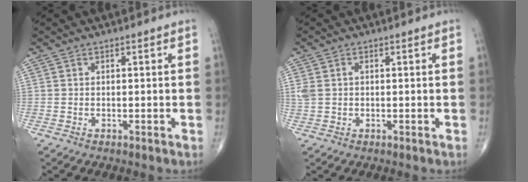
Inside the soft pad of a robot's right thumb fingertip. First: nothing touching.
{"total": 2.7, "force": [0.4, 2.0, 1.9], "torque": [-0.056, 0.014, 0.012]}